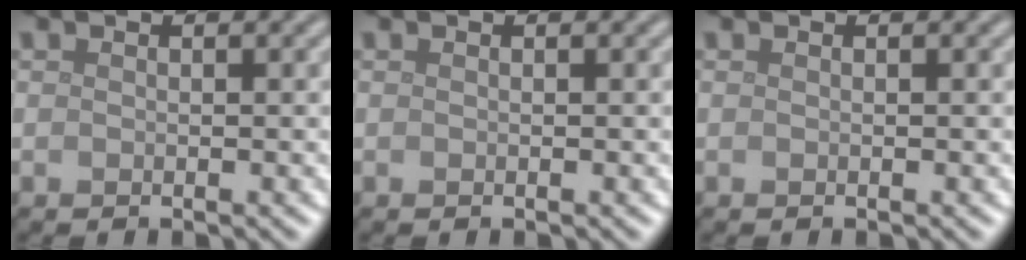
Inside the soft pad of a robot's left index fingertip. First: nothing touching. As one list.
[{"total": 0.0}, {"total": 0.0}]